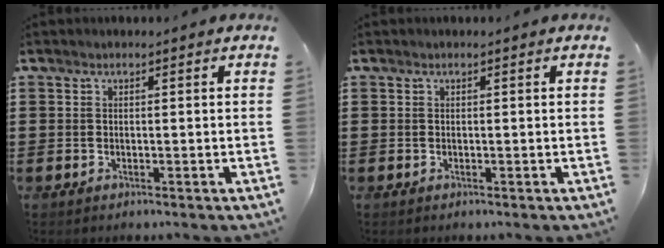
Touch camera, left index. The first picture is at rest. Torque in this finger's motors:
{"motor_torque": [0.00, 0.00, 0.00, 0.00]}